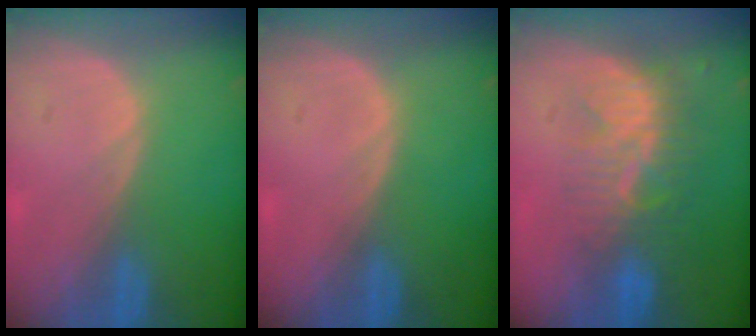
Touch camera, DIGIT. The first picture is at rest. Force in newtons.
{"total": 0.0}
{"total": 8.4, "press": 7.6, "slide": 3.6}